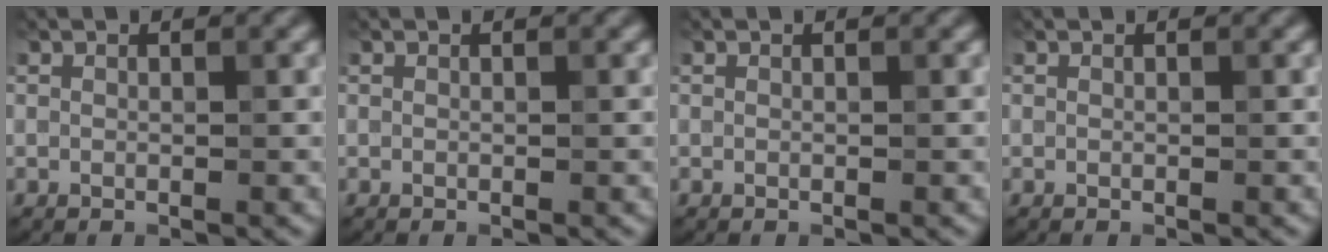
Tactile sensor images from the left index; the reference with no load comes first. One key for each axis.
{"total": 0.0}
{"total": 0.0}
{"total": 0.0}